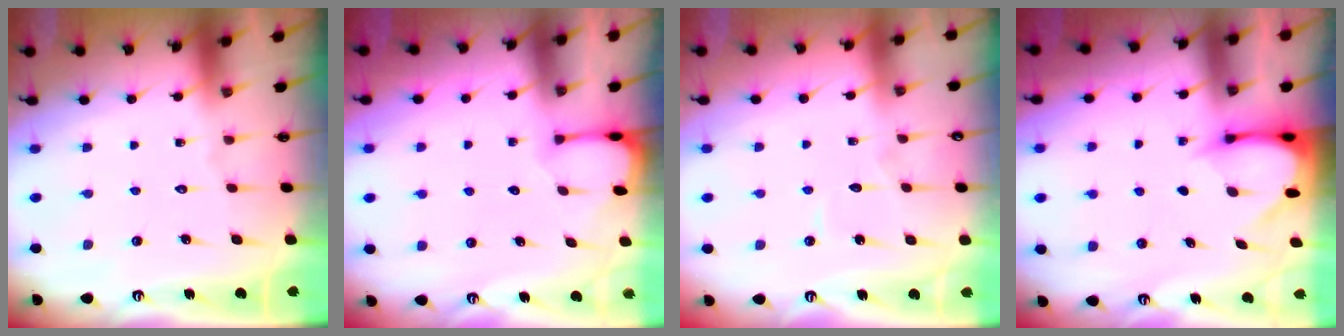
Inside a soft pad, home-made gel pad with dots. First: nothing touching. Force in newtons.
{"total": 1.3, "press": 1.2, "slide": 0.2}
{"total": 3.4, "press": 3.4, "slide": 0.2}
{"total": 3.3, "press": 3.3, "slide": 0.3}